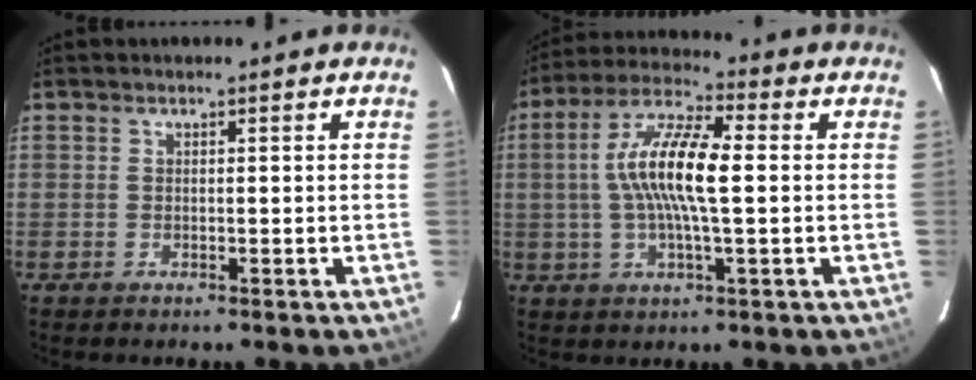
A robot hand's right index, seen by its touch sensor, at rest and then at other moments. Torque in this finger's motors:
{"motor_torque": [1.26, -0.49, 0.83, 0.21]}